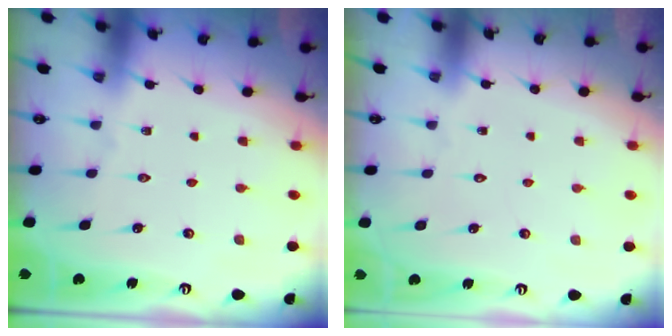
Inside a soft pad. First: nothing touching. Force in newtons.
{"total": 1.7, "press": 1.7, "slide": 0.1}